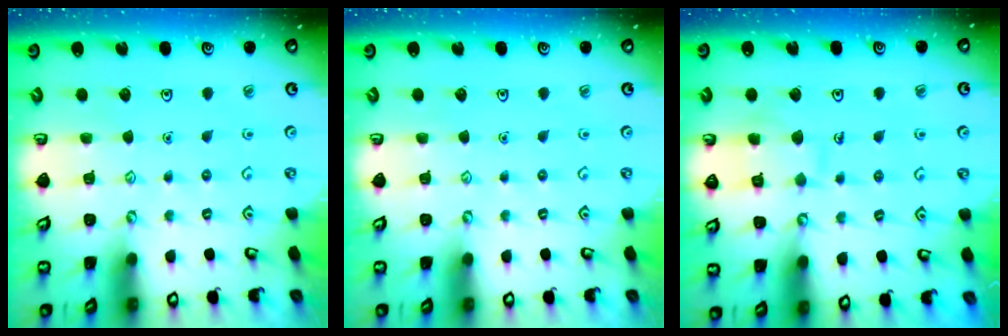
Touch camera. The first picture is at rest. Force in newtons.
{"total": 0.0}
{"total": 7.5, "press": 7.4, "slide": 0.7}